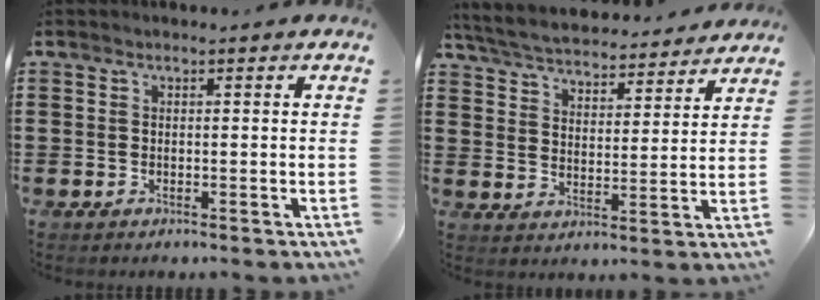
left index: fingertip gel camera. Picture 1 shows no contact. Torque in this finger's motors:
{"motor_torque": [1.07, -1.07, 0.33, 0.06]}